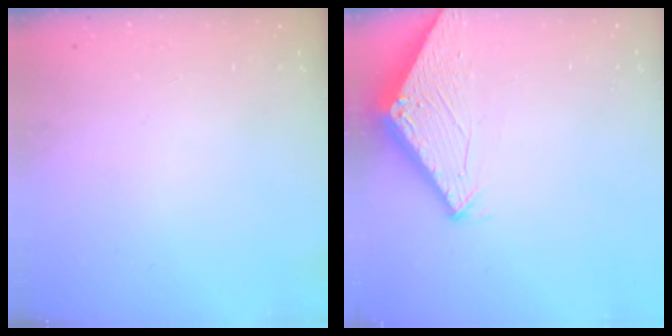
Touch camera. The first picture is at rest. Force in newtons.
{"total": 2.8, "press": 2.8, "slide": 0.2}